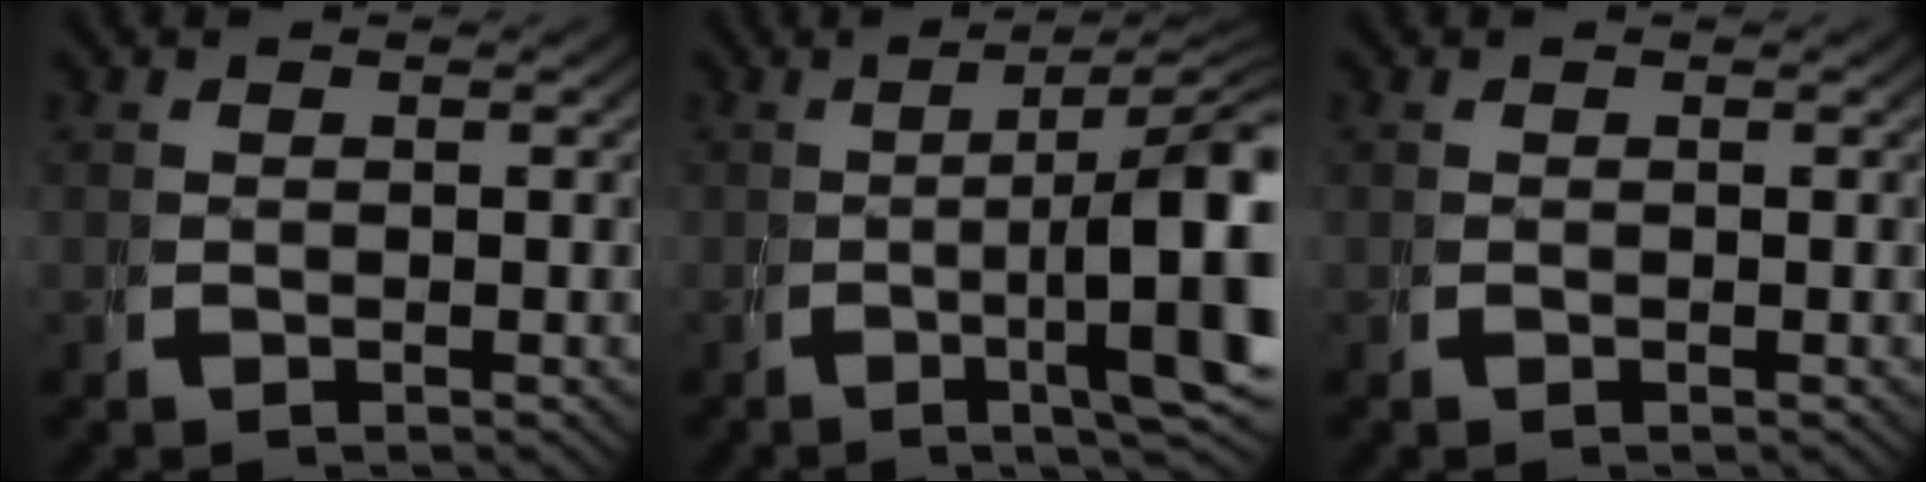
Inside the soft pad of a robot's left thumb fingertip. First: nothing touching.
{"total": 10.0, "force": [-0.4, 2.9, 9.5], "torque": [-0.136, -0.004, -0.013]}
{"total": 0.0}